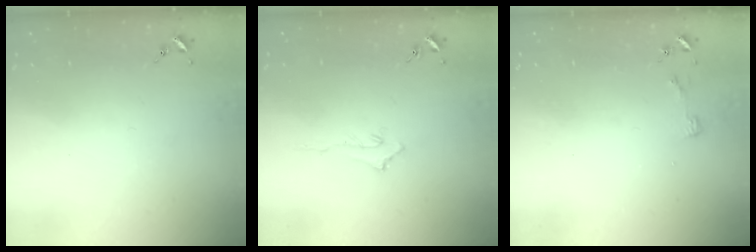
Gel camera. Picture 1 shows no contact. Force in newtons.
{"total": 2.9, "press": 2.9, "slide": 0.4}
{"total": 3.3, "press": 3.3, "slide": 0.4}